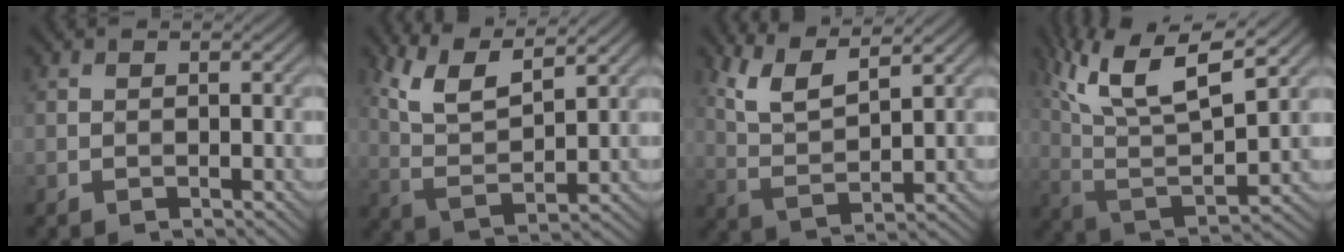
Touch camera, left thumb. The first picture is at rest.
{"total": 8.9, "force": [6.1, 2.2, 6.0], "torque": [-0.140, 0.005, 0.130]}
{"total": 7.6, "force": [5.5, 1.8, 5.0], "torque": [-0.120, 0.003, 0.119]}
{"total": 14.4, "force": [7.8, 4.6, 11.2], "torque": [-0.258, 0.005, 0.152]}